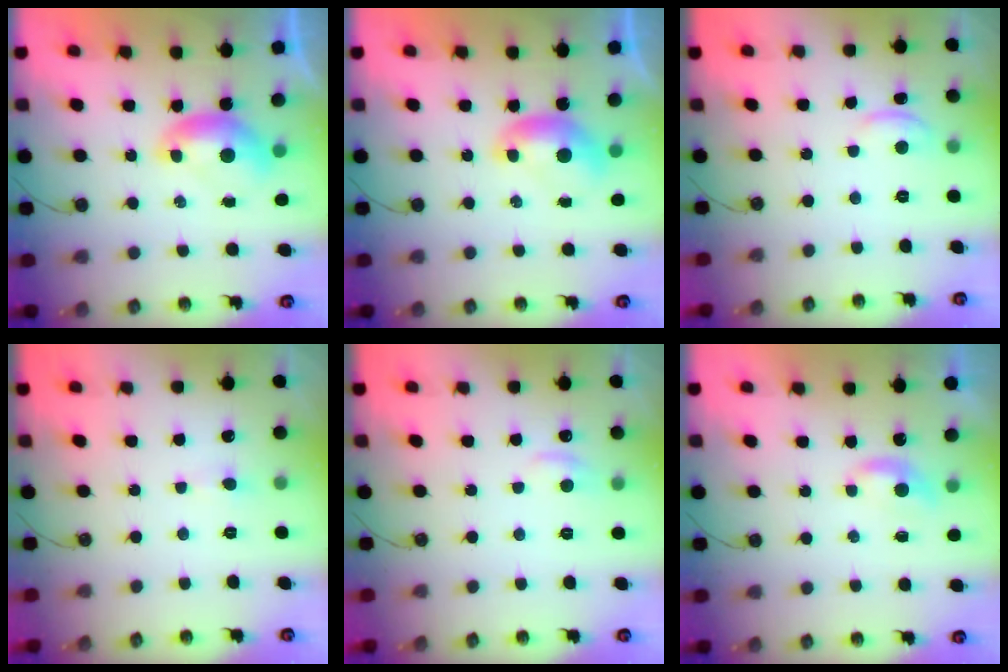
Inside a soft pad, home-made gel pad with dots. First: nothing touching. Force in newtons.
{"total": 0.0}
{"total": 0.8, "press": 0.6, "slide": 0.5}
{"total": 0.7, "press": 0.4, "slide": 0.5}
{"total": 1.1, "press": 0.7, "slide": 0.8}
{"total": 1.2, "press": 1.2, "slide": 0.4}